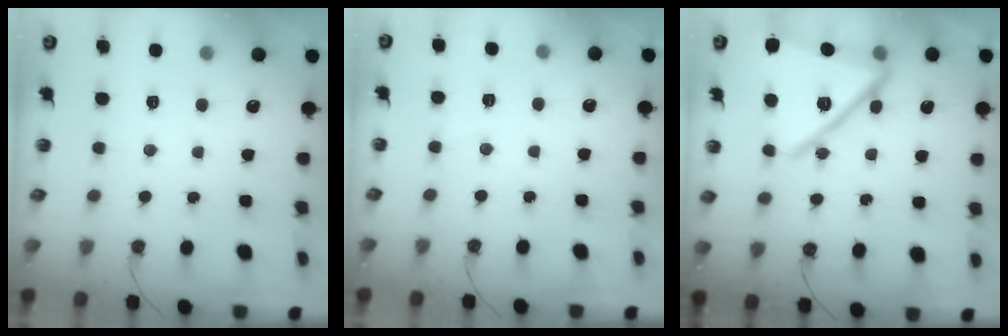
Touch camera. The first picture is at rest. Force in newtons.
{"total": 3.0, "press": 2.8, "slide": 1.0}
{"total": 21.0, "press": 20.8, "slide": 2.3}